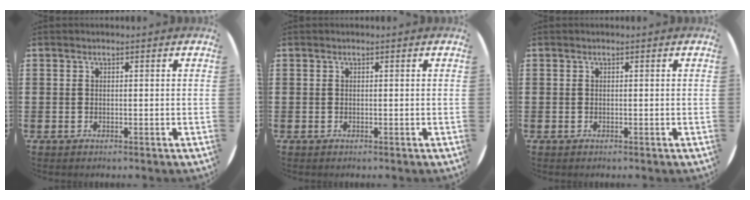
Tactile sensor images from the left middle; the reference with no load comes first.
{"total": 0.0}
{"total": 0.0}